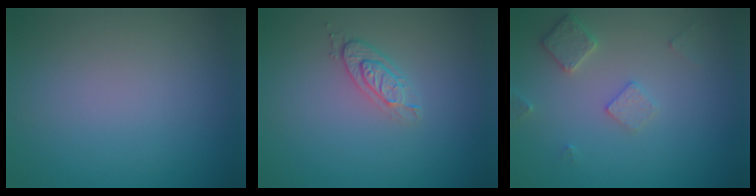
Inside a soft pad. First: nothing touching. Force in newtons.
{"total": 2.4, "press": 1.9, "slide": 1.4}
{"total": 2.5, "press": 2.4, "slide": 0.4}